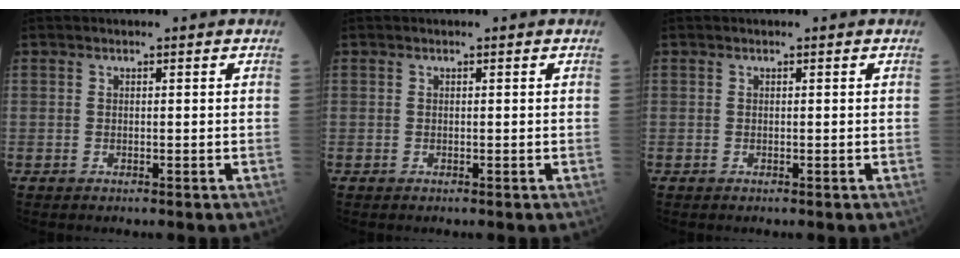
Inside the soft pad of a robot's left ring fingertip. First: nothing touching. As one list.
[{"total": 0.0}, {"total": 0.0}]